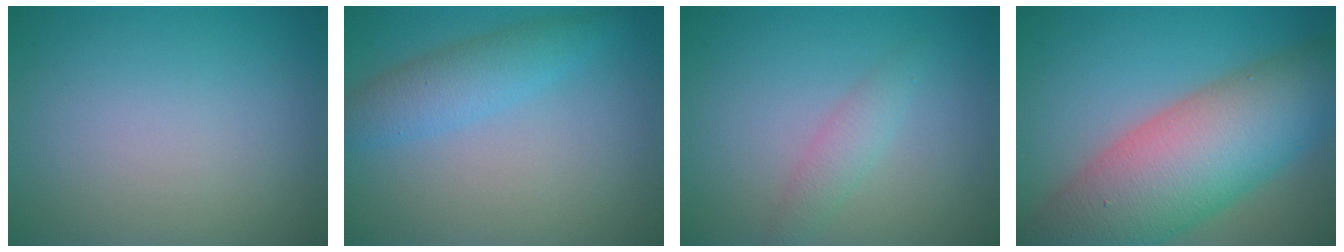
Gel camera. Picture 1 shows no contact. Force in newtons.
{"total": 3.3, "press": 3.3, "slide": 0.1}
{"total": 1.7, "press": 1.7, "slide": 0.1}
{"total": 13.2, "press": 13.2, "slide": 0.5}